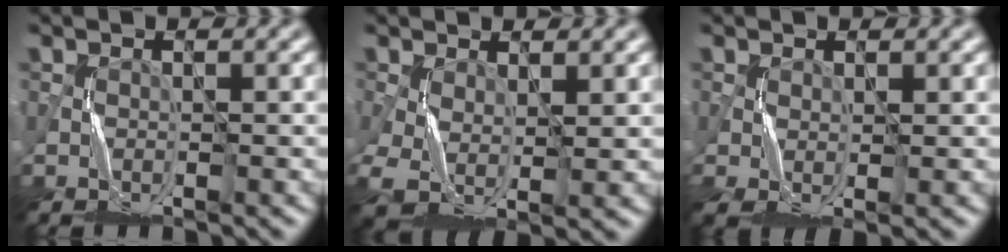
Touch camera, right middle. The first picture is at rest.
{"total": 4.5, "force": [-0.4, 2.5, 3.8], "torque": [-0.097, -0.004, -0.009]}
{"total": 2.6, "force": [-0.1, 1.1, 2.4], "torque": [-0.060, -0.002, -0.001]}